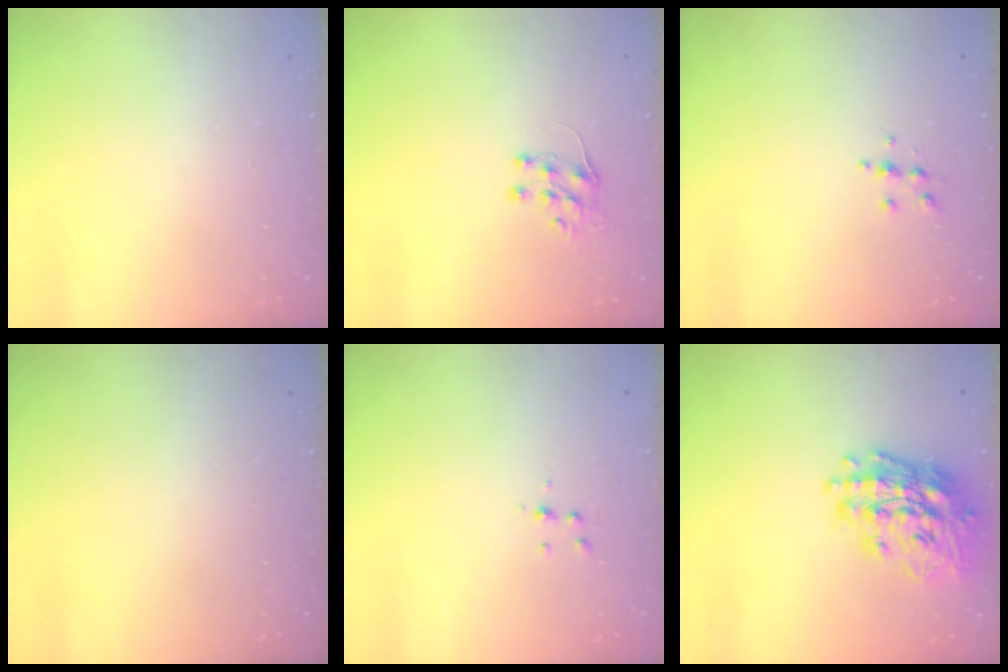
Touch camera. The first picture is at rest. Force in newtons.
{"total": 6.0, "press": 5.9, "slide": 0.7}
{"total": 4.3, "press": 4.3, "slide": 0.5}
{"total": 0.0}
{"total": 3.8, "press": 3.8, "slide": 0.4}
{"total": 19.7, "press": 19.5, "slide": 2.7}